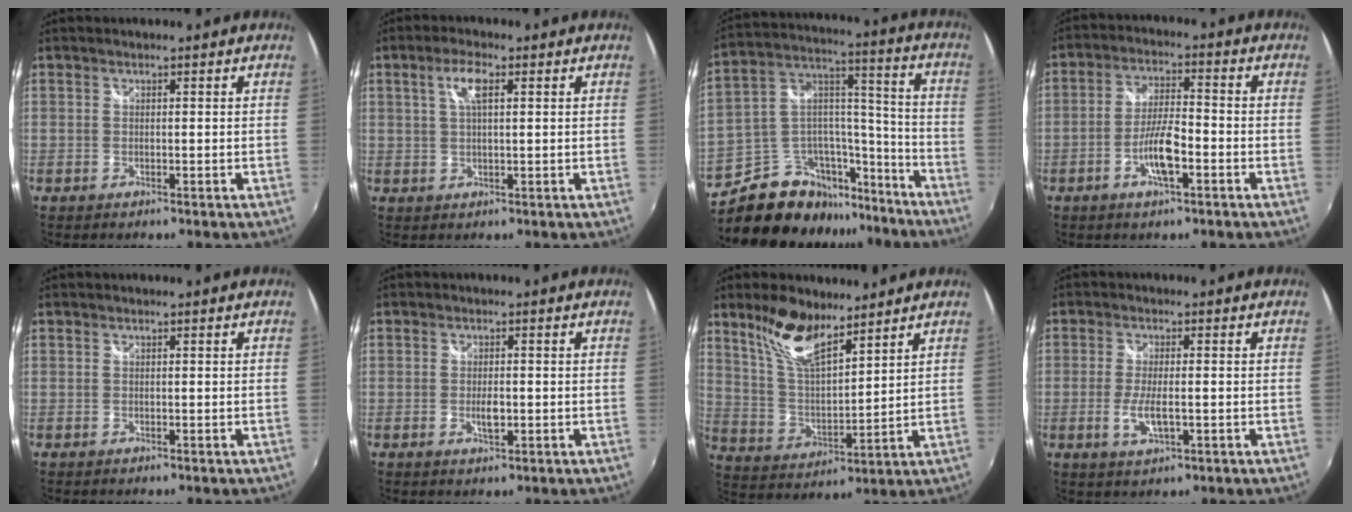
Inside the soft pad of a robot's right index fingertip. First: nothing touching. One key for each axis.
{"total": 4.3, "fx": 1.5, "fy": 1.4, "fz": 3.8, "tx": -0.072, "ty": 0.006, "tz": 0.028}
{"total": 15.5, "fx": -12.6, "fy": 8.1, "fz": 4.3, "tx": -0.081, "ty": 0.073, "tz": -0.202}
{"total": 7.4, "fx": -3.2, "fy": 1.9, "fz": 6.4, "tx": -0.129, "ty": 0.002, "tz": -0.057}
{"total": 0.0}
{"total": 2.8, "fx": -0.6, "fy": 1.2, "fz": 2.4, "tx": -0.040, "ty": -0.005, "tz": -0.009}
{"total": 12.0, "fx": 8.8, "fy": 4.0, "fz": 7.2, "tx": -0.141, "ty": 0.010, "tz": 0.176}
{"total": 5.4, "fx": -1.4, "fy": 1.5, "fz": 5.0, "tx": -0.101, "ty": -0.011, "tz": -0.025}